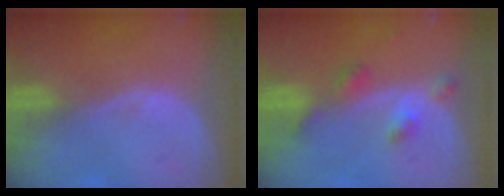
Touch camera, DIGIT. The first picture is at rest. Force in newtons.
{"total": 4.2, "press": 3.9, "slide": 1.6}